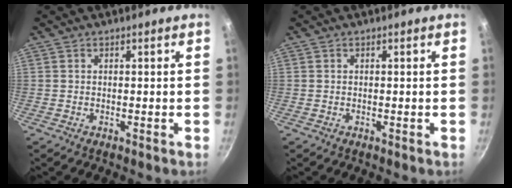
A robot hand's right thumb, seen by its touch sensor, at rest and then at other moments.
{"total": 0.0}